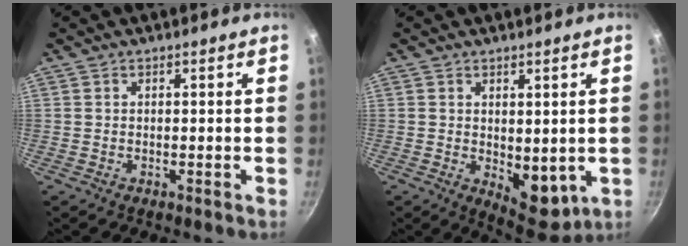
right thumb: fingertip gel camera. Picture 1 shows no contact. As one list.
[{"total": 7.7, "force": [0.0, 4.4, 6.4], "torque": [-0.060, -0.021, 0.013]}]